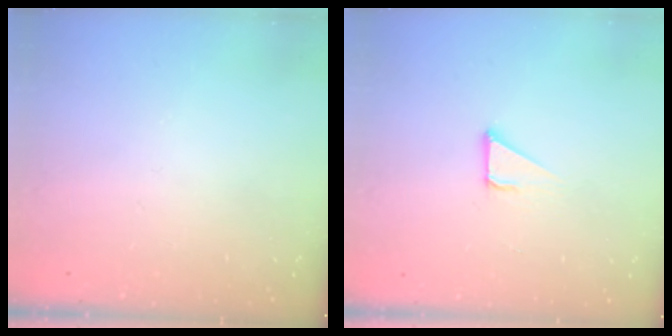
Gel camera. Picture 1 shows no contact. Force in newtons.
{"total": 2.1, "press": 2.1, "slide": 0.1}